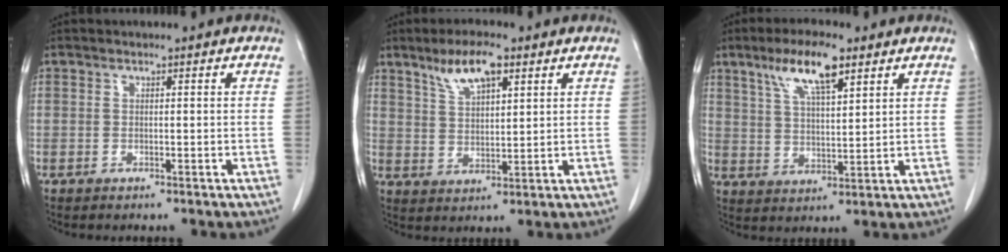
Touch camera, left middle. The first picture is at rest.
{"total": 7.3, "force": [4.6, 1.9, 5.3], "torque": [-0.106, 0.006, 0.087]}
{"total": 9.2, "force": [5.6, 2.0, 7.1], "torque": [-0.137, 0.008, 0.102]}